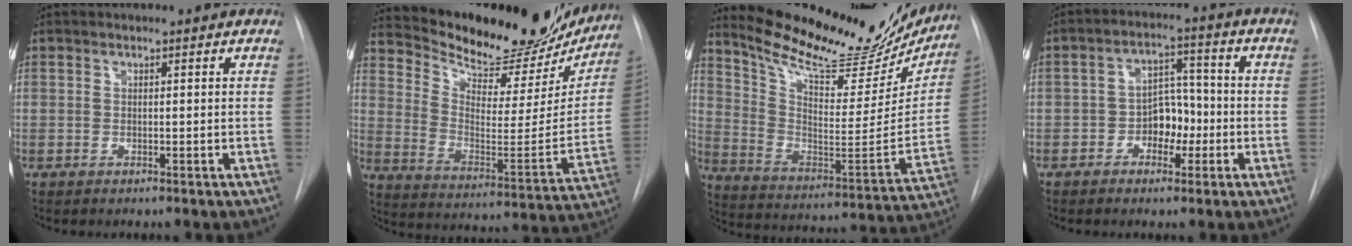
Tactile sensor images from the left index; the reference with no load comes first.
{"total": 24.6, "force": [22.0, 6.9, 8.6], "torque": [-0.137, -0.051, 0.302]}
{"total": 26.0, "force": [22.8, 6.3, 10.8], "torque": [-0.171, -0.054, 0.323]}
{"total": 5.9, "force": [-2.3, 3.8, 4.0], "torque": [-0.061, 0.014, -0.041]}